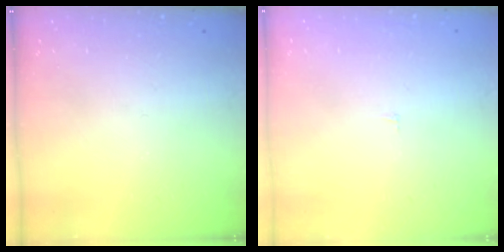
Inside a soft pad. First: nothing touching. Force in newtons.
{"total": 1.6, "press": 1.6, "slide": 0.1}